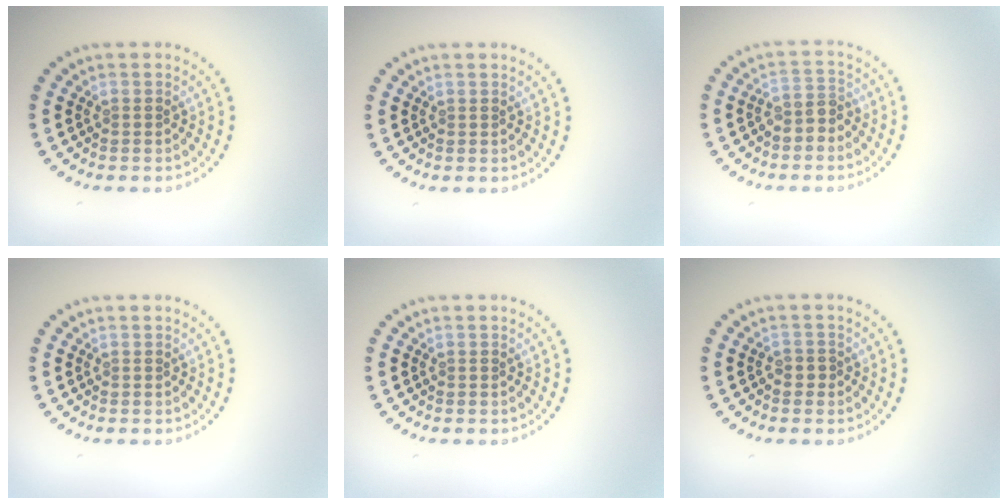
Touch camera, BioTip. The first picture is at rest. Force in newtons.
{"total": 0.0}
{"total": 1.8, "press": 1.6, "slide": 1.0}
{"total": 0.0}
{"total": 0.0}
{"total": 0.6, "press": 0.5, "slide": 0.3}